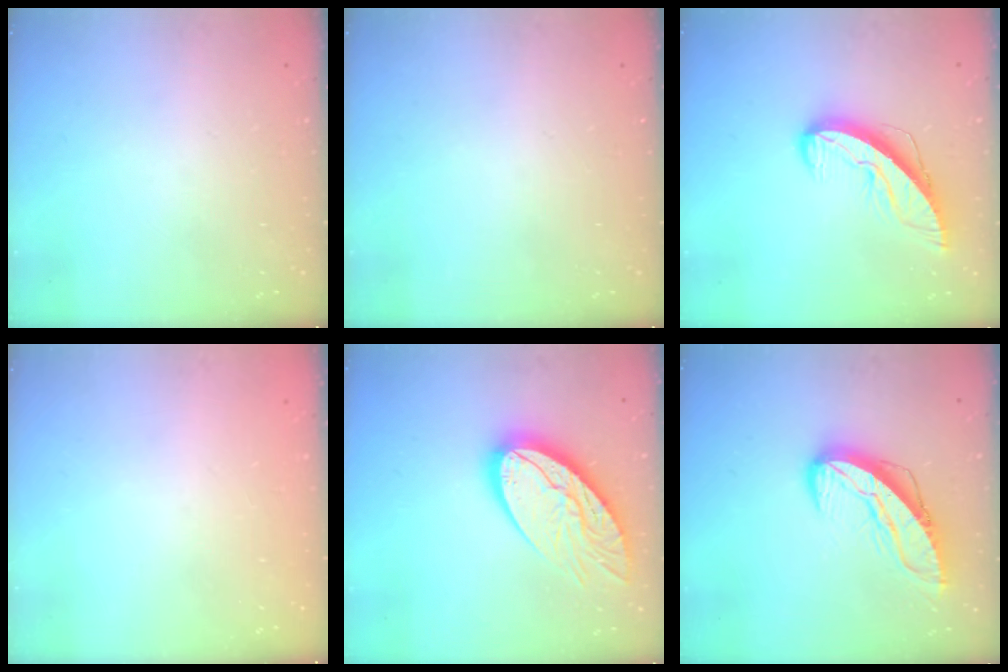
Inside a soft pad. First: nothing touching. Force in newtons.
{"total": 0.0}
{"total": 10.0, "press": 9.9, "slide": 1.2}
{"total": 0.0}
{"total": 22.0, "press": 21.9, "slide": 1.9}
{"total": 9.9, "press": 9.9, "slide": 0.7}